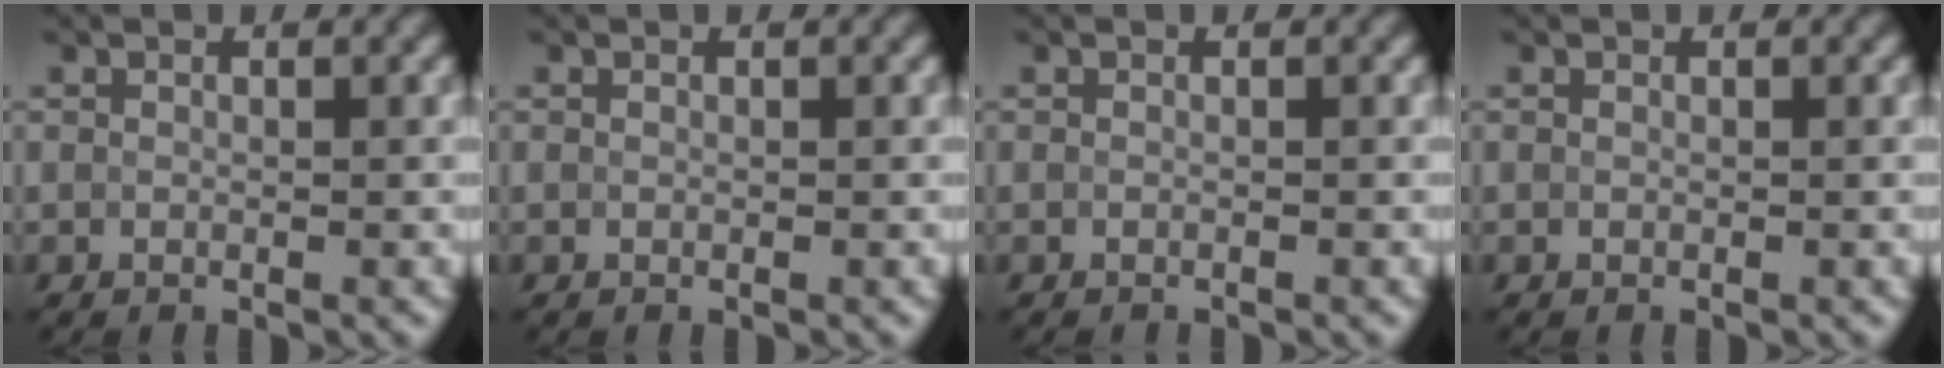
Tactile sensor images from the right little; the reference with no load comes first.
{"total": 0.0}
{"total": 0.6, "force": [-0.6, 0.0, 0.1], "torque": [0.004, -0.003, -0.010]}
{"total": 0.0}